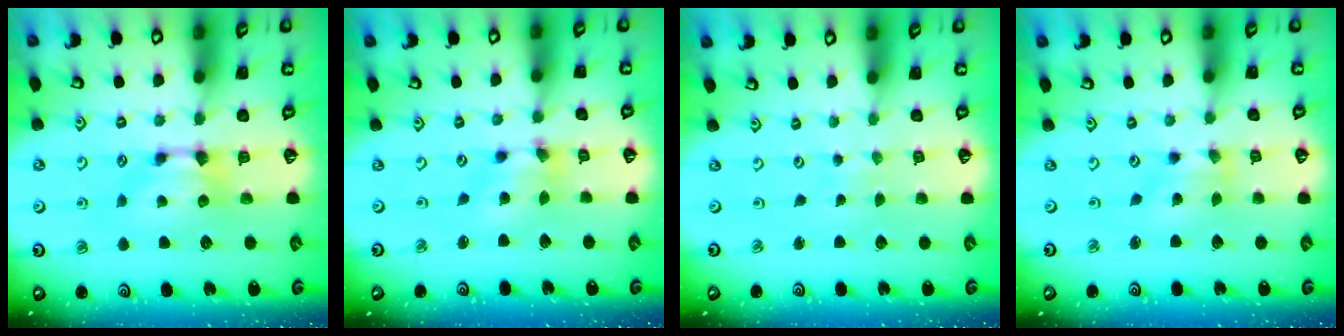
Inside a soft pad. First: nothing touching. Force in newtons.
{"total": 3.4, "press": 3.0, "slide": 1.6}
{"total": 6.1, "press": 6.1, "slide": 0.2}
{"total": 1.6, "press": 0.9, "slide": 1.4}